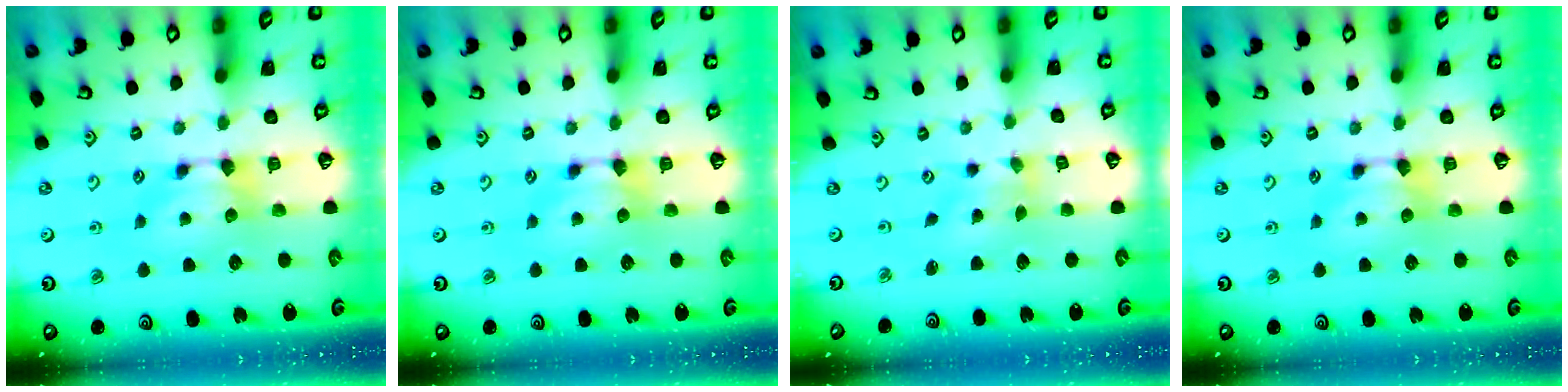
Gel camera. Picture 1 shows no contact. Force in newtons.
{"total": 0.0}
{"total": 2.1, "press": 1.7, "slide": 1.2}
{"total": 0.0}